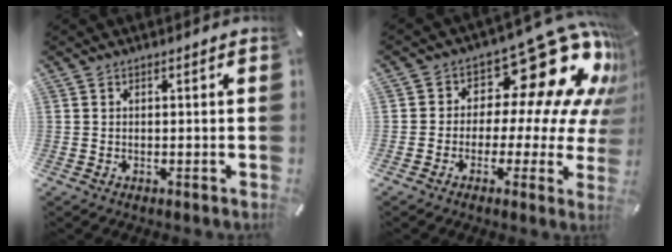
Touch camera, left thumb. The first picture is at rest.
{"total": 18.1, "force": [8.6, 9.3, 12.9], "torque": [-0.177, -0.070, 0.139]}